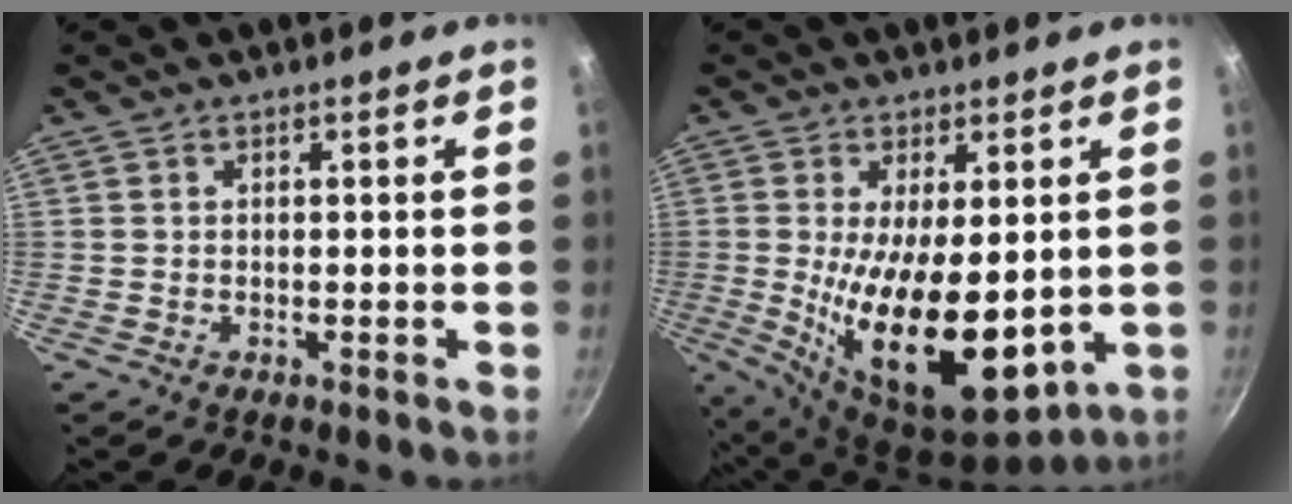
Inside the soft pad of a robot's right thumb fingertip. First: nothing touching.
{"total": 17.2, "force": [-0.6, 7.8, 15.4], "torque": [-0.254, -0.032, 0.010]}